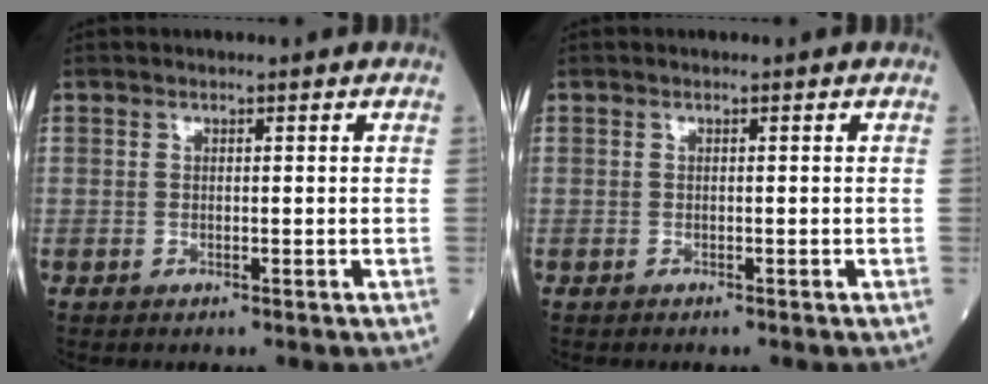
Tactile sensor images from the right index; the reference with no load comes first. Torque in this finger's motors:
{"motor_torque": [-0.11, 0.16, 0.08, -0.01]}